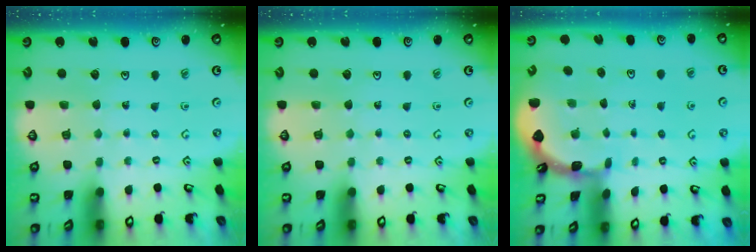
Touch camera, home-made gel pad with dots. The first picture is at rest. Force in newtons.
{"total": 0.0}
{"total": 1.6, "press": 1.6, "slide": 0.1}